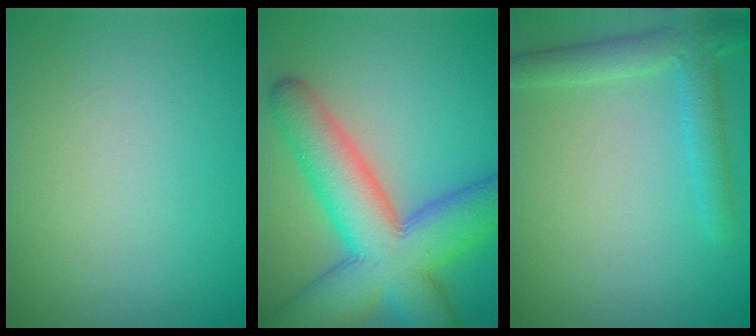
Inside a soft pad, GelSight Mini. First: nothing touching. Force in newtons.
{"total": 11.8, "press": 11.8, "slide": 0.6}
{"total": 3.3, "press": 3.3, "slide": 0.2}